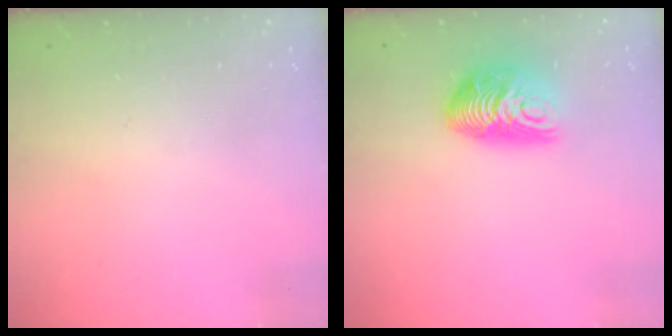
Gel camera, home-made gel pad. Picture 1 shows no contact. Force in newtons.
{"total": 12.0, "press": 12.0, "slide": 0.6}